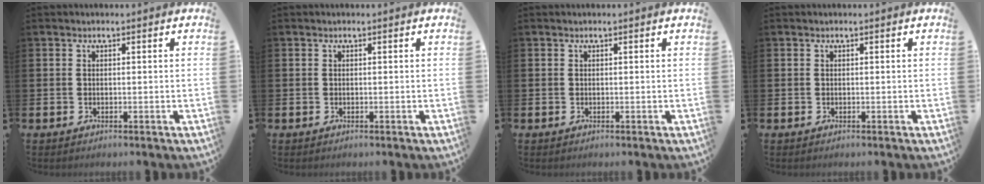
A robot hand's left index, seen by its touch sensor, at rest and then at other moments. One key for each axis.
{"total": 0.0}
{"total": 0.0}
{"total": 0.0}